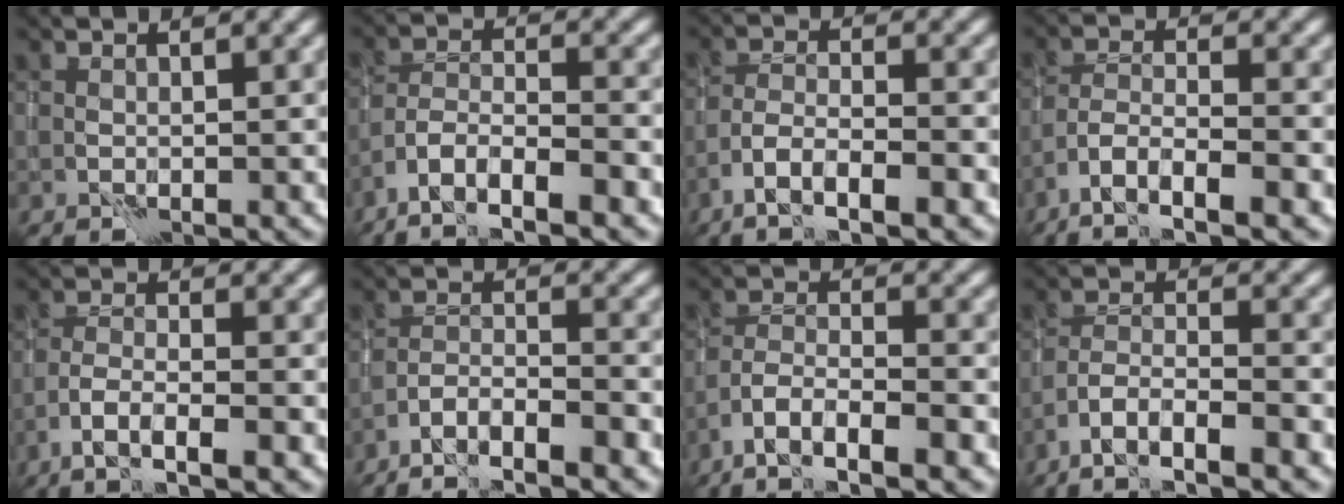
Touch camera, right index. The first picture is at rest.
{"total": 6.3, "force": [-4.7, 1.4, 4.1], "torque": [-0.069, 0.003, -0.086]}
{"total": 5.0, "force": [-3.3, 1.0, 3.6], "torque": [-0.067, 0.005, -0.060]}
{"total": 5.6, "force": [-3.9, 1.1, 3.9], "torque": [-0.071, 0.003, -0.070]}
{"total": 4.3, "force": [-2.6, 0.7, 3.3], "torque": [-0.064, 0.002, -0.049]}
{"total": 5.3, "force": [-4.2, 0.8, 3.2], "torque": [-0.054, 0.004, -0.075]}
{"total": 6.2, "force": [-4.3, 1.4, 4.3], "torque": [-0.074, 0.002, -0.078]}
{"total": 5.5, "force": [-4.0, 0.9, 3.7], "torque": [-0.065, 0.004, -0.072]}